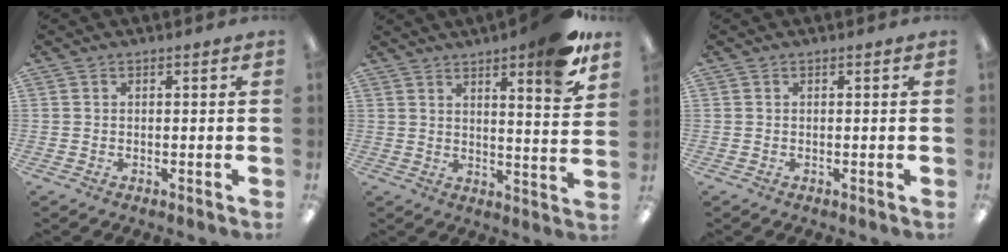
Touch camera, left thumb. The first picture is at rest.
{"total": 10.2, "force": [7.4, 1.7, 6.8], "torque": [-0.092, -0.046, 0.120]}
{"total": 0.0}